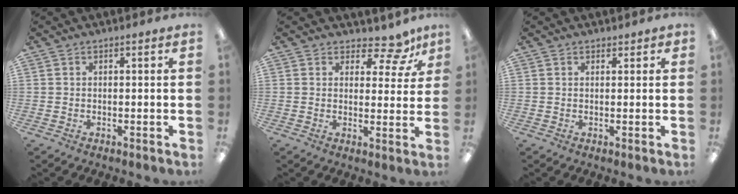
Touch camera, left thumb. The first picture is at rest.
{"total": 7.2, "force": [5.2, 3.8, 3.4], "torque": [-0.036, -0.035, 0.087]}
{"total": 1.1, "force": [0.7, 0.8, 0.2], "torque": [0.005, -0.001, 0.011]}